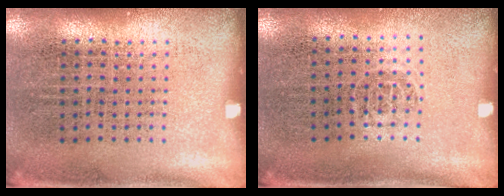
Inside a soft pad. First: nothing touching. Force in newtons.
{"total": 0.6, "press": 0.4, "slide": 0.4}